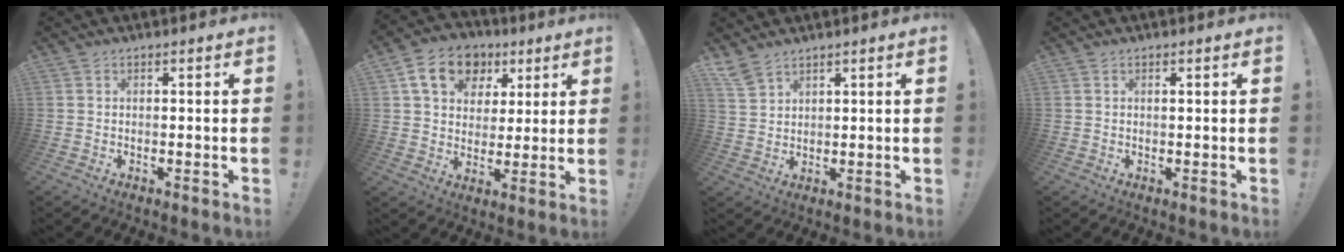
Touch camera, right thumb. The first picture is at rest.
{"total": 15.0, "force": [6.9, 11.1, 7.3], "torque": [-0.107, -0.022, 0.131]}
{"total": 5.0, "force": [4.1, 1.8, 2.0], "torque": [-0.037, -0.025, 0.079]}
{"total": 0.9, "force": [0.4, -0.1, 0.8], "torque": [-0.011, 0.000, 0.005]}